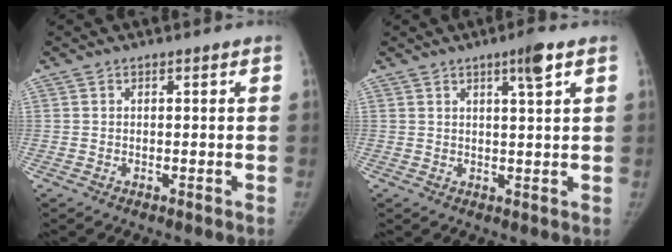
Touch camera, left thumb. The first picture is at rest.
{"total": 4.3, "force": [2.3, 0.3, 3.6], "torque": [-0.053, -0.011, 0.038]}